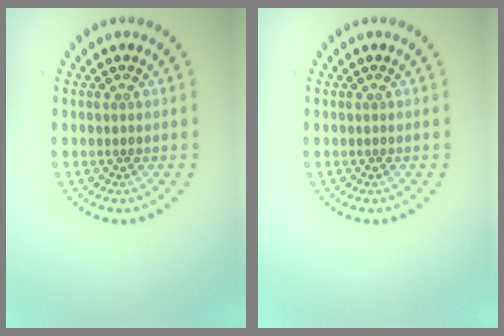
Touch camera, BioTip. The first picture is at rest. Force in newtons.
{"total": 0.0}